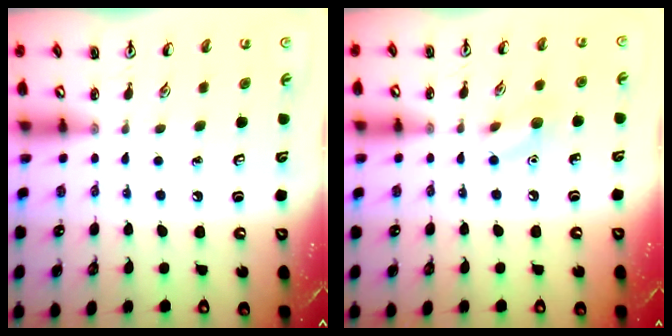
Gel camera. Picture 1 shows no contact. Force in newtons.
{"total": 6.3, "press": 6.2, "slide": 1.1}